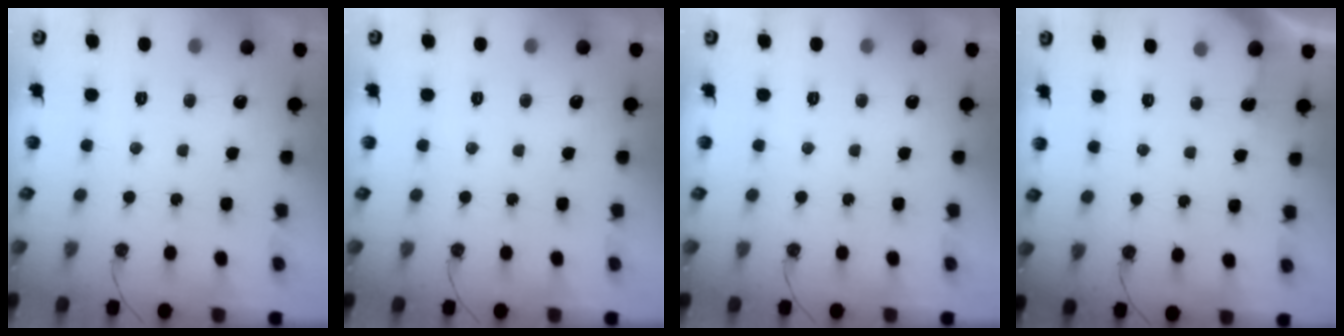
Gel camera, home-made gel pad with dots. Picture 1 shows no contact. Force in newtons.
{"total": 0.0}
{"total": 0.0}
{"total": 2.7, "press": 2.7, "slide": 0.2}